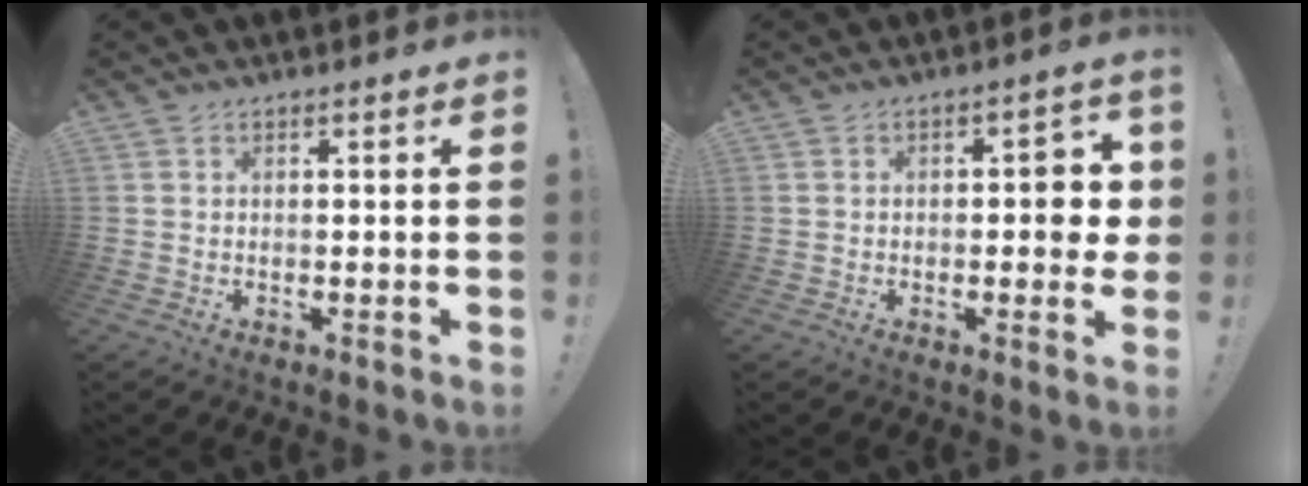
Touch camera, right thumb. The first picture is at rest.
{"total": 5.7, "force": [-0.6, 3.2, 4.7], "torque": [-0.046, 0.006, -0.013]}